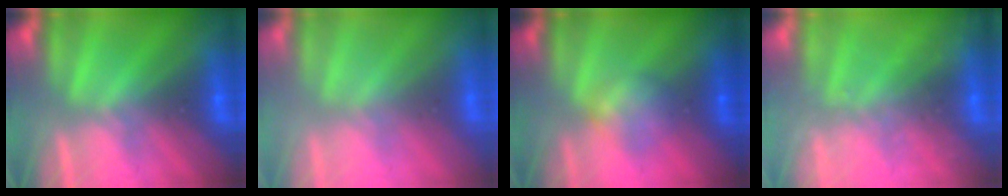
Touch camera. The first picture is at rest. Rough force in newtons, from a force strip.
{"total": 2.5}
{"total": 2.4}
{"total": 2.3}